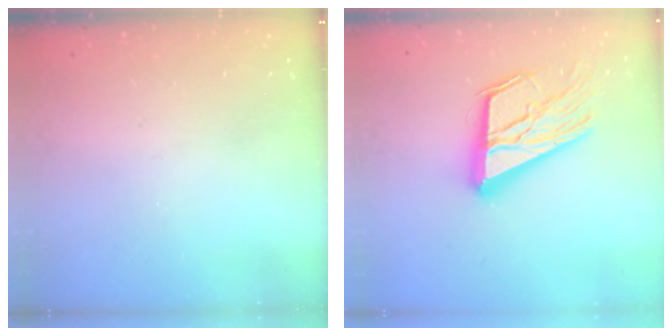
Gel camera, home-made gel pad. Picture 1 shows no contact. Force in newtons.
{"total": 20.9, "press": 20.8, "slide": 2.2}